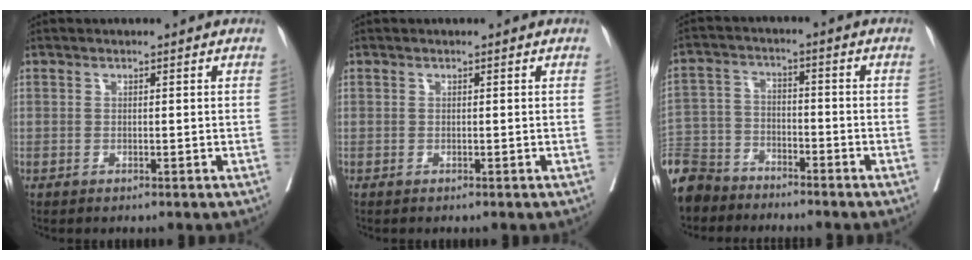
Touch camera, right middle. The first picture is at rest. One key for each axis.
{"total": 0.0}
{"total": 12.5, "fx": -10.7, "fy": 5.9, "fz": 2.9, "tx": -0.084, "ty": 0.001, "tz": -0.205}